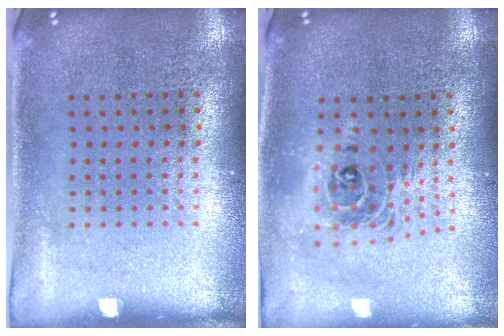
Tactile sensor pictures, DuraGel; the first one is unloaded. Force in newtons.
{"total": 1.8, "press": 1.4, "slide": 1.1}